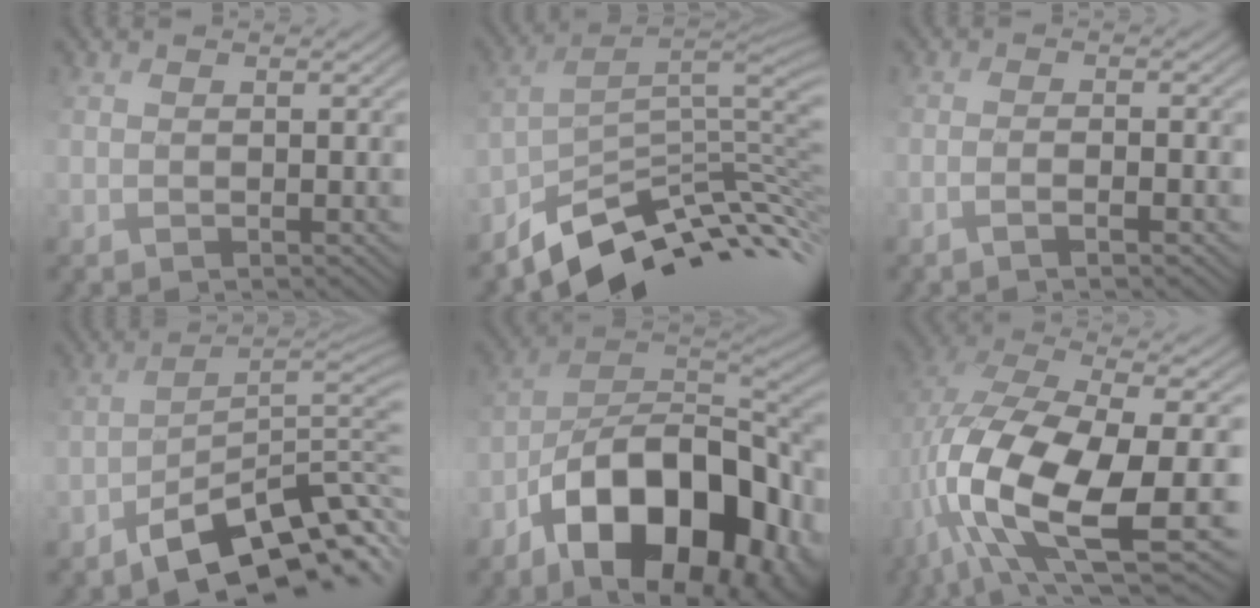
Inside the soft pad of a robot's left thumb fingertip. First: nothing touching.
{"total": 9.1, "force": [-6.1, 3.2, 5.9], "torque": [-0.115, 0.012, -0.101]}
{"total": 2.5, "force": [-1.6, 0.3, 1.9], "torque": [-0.031, 0.010, -0.038]}
{"total": 12.3, "force": [-8.1, 4.2, 8.3], "torque": [-0.142, -0.014, -0.124]}
{"total": 17.7, "force": [-9.0, 9.8, 11.6], "torque": [-0.199, -0.024, -0.143]}
{"total": 15.3, "force": [-3.2, 7.7, 12.8], "torque": [-0.291, -0.033, -0.030]}